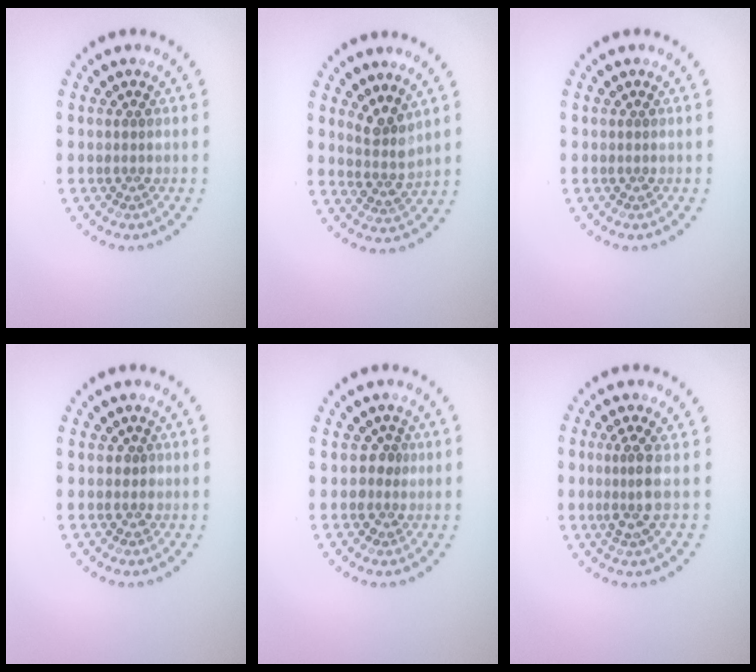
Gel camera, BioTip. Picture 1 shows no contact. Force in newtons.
{"total": 2.6, "press": 2.0, "slide": 1.7}
{"total": 0.0}
{"total": 0.6, "press": 0.3, "slide": 0.5}
{"total": 1.3, "press": 1.1, "slide": 0.7}
{"total": 2.4, "press": 1.8, "slide": 1.7}